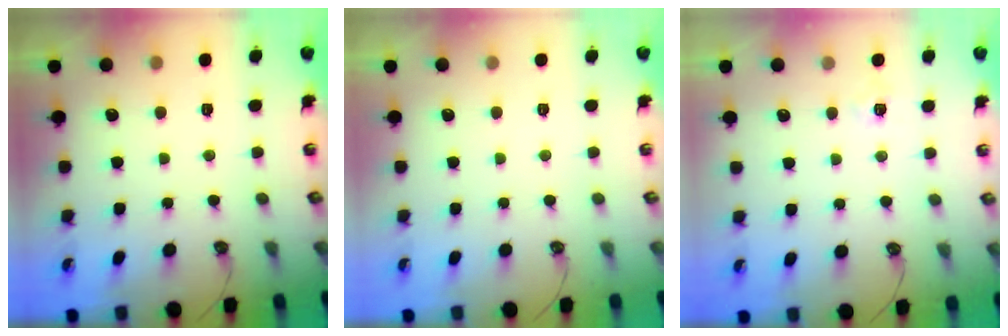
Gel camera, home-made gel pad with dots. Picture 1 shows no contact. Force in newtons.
{"total": 0.0}
{"total": 4.3, "press": 4.2, "slide": 0.7}